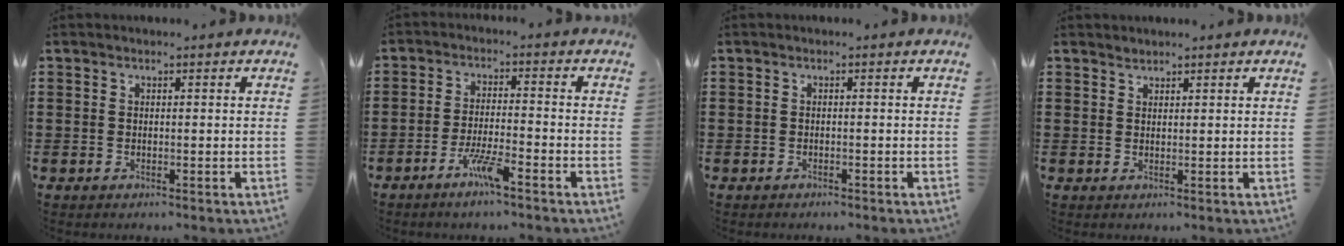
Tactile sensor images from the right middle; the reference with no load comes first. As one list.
[{"total": 5.1, "force": [-3.4, 0.4, 3.8], "torque": [-0.082, -0.007, -0.063]}, {"total": 0.6, "force": [-0.6, 0.2, 0.1], "torque": [-0.002, 0.000, -0.012]}, {"total": 1.1, "force": [1.1, 0.0, -0.1], "torque": [0.000, -0.001, 0.022]}]